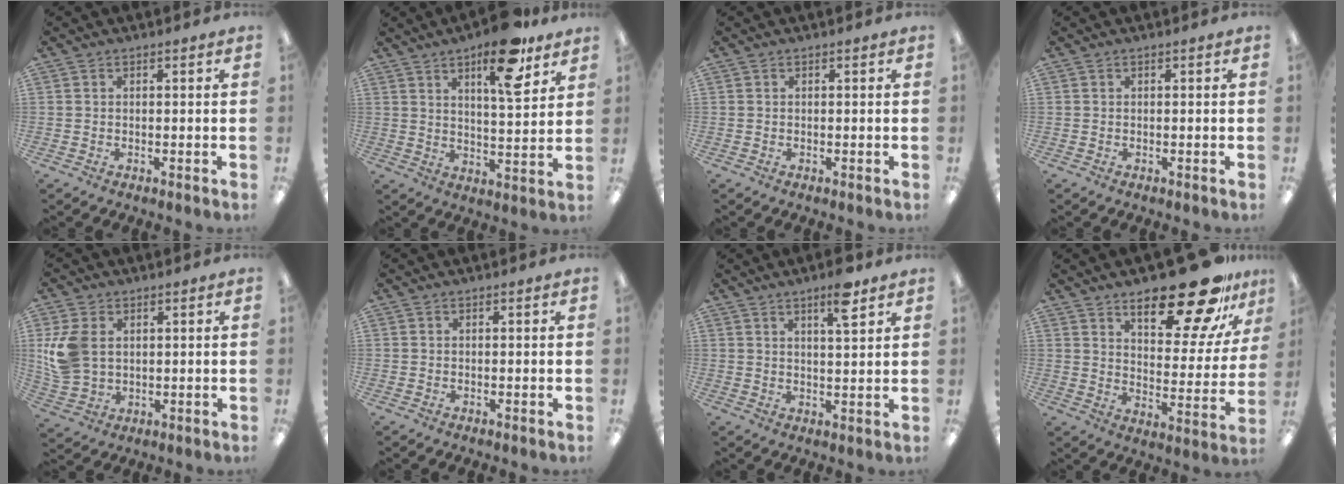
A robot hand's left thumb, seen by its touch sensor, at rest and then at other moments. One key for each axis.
{"total": 14.7, "fx": 9.2, "fy": 4.8, "fz": 10.4, "tx": -0.146, "ty": -0.045, "tz": 0.147}
{"total": 0.0}
{"total": 0.0}
{"total": 10.5, "fx": 2.4, "fy": 8.0, "fz": 6.4, "tx": -0.150, "ty": 0.008, "tz": 0.047}
{"total": 0.0}
{"total": 7.0, "fx": 4.5, "fy": 1.7, "fz": 5.1, "tx": -0.071, "ty": -0.019, "tz": 0.068}
{"total": 22.5, "fx": 16.3, "fy": 7.7, "fz": 13.6, "tx": -0.181, "ty": -0.108, "tz": 0.262}